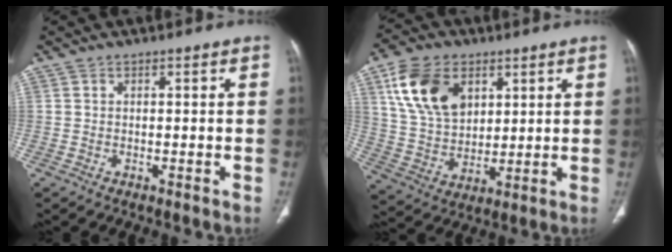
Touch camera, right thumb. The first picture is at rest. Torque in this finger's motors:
{"motor_torque": [0.38, 3.70, 0.37, -0.02, 0.40]}